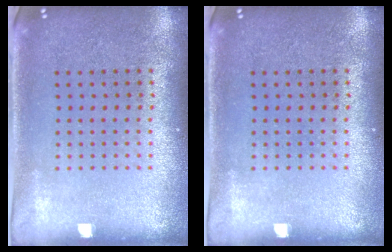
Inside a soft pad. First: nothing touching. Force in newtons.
{"total": 0.0}